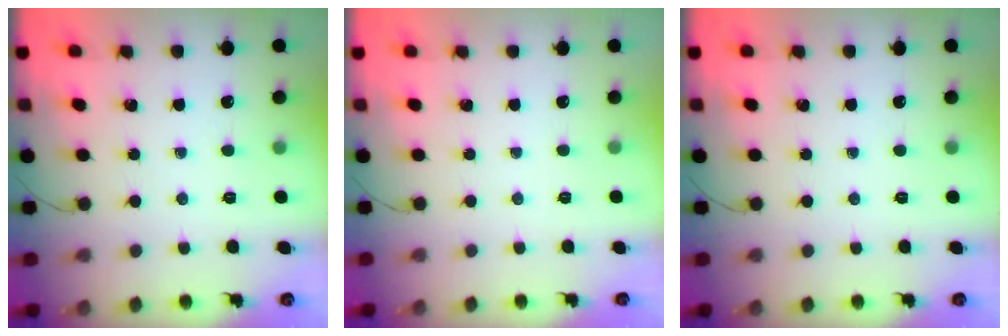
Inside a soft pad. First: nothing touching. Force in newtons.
{"total": 2.5, "press": 2.4, "slide": 0.5}
{"total": 0.0}